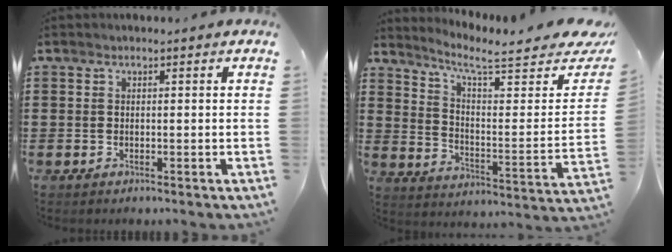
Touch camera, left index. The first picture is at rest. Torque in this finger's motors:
{"motor_torque": [1.11, -1.03, 0.15, 0.10]}